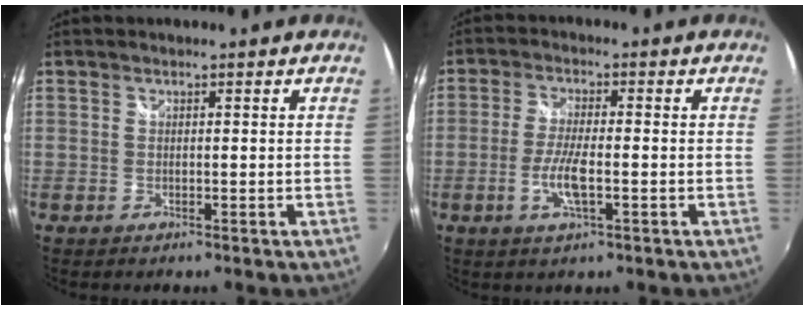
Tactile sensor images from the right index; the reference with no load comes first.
{"total": 6.2, "force": [-1.8, 1.4, 5.8], "torque": [-0.120, -0.005, -0.037]}